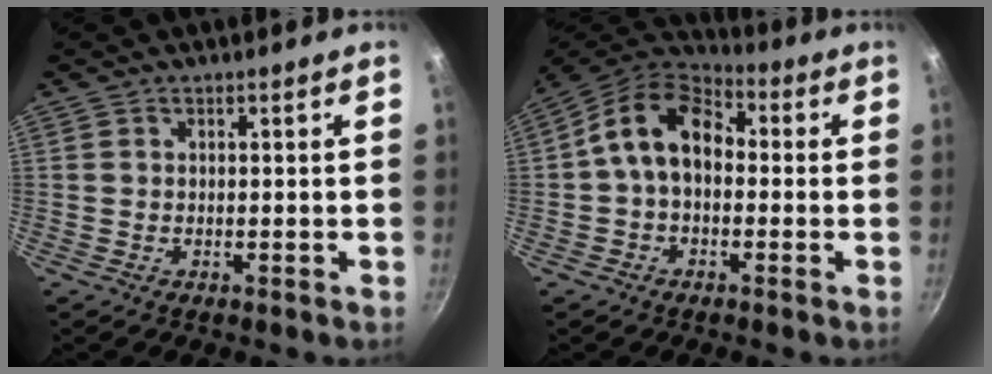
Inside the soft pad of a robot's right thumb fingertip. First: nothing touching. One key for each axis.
{"total": 12.2, "fx": 0.4, "fy": 8.5, "fz": 8.8, "tx": -0.122, "ty": 0.035, "tz": -0.014}